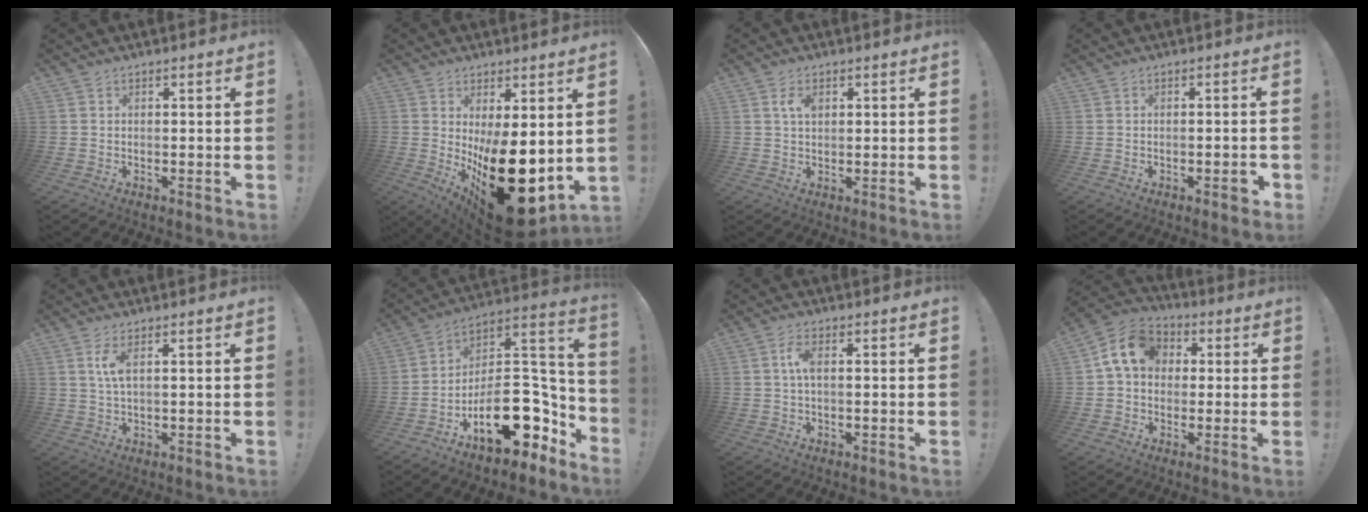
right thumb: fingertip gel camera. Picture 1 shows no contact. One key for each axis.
{"total": 21.9, "fx": -4.5, "fy": 9.5, "fz": 19.2, "tx": -0.272, "ty": 0.002, "tz": -0.046}
{"total": 3.9, "fx": 1.3, "fy": 2.1, "fz": 3.0, "tx": -0.054, "ty": 0.003, "tz": 0.021}
{"total": 2.9, "fx": -1.5, "fy": 0.9, "fz": 2.3, "tx": -0.030, "ty": 0.008, "tz": -0.024}
{"total": 4.4, "fx": 1.5, "fy": 1.3, "fz": 3.9, "tx": -0.080, "ty": -0.004, "tz": 0.021}
{"total": 20.2, "fx": -7.8, "fy": 11.5, "fz": 14.7, "tx": -0.199, "ty": 0.047, "tz": -0.111}
{"total": 4.2, "fx": 0.3, "fy": 1.6, "fz": 3.9, "tx": -0.074, "ty": 0.003, "tz": 0.001}
{"total": 12.2, "fx": 2.8, "fy": 9.7, "fz": 7.0, "tx": -0.096, "ty": 0.007, "tz": 0.057}